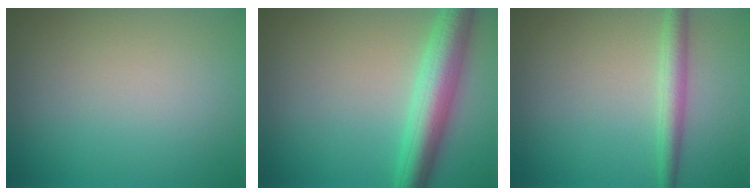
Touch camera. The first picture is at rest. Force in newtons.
{"total": 5.8, "press": 5.8, "slide": 0.0}
{"total": 2.4, "press": 2.4, "slide": 0.0}